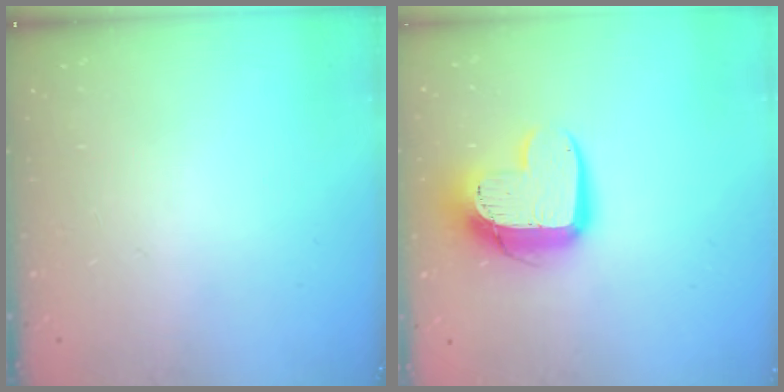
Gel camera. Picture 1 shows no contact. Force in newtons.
{"total": 14.4, "press": 14.3, "slide": 1.2}